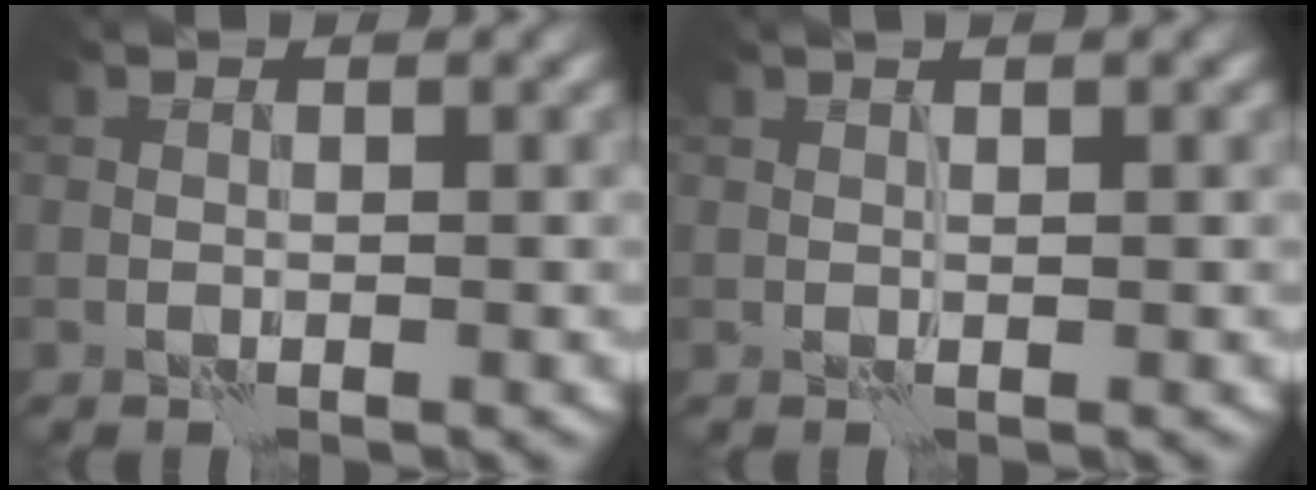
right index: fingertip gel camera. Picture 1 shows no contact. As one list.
[{"total": 0.8, "force": [0.7, -0.4, 0.4], "torque": [-0.008, -0.001, 0.008]}]